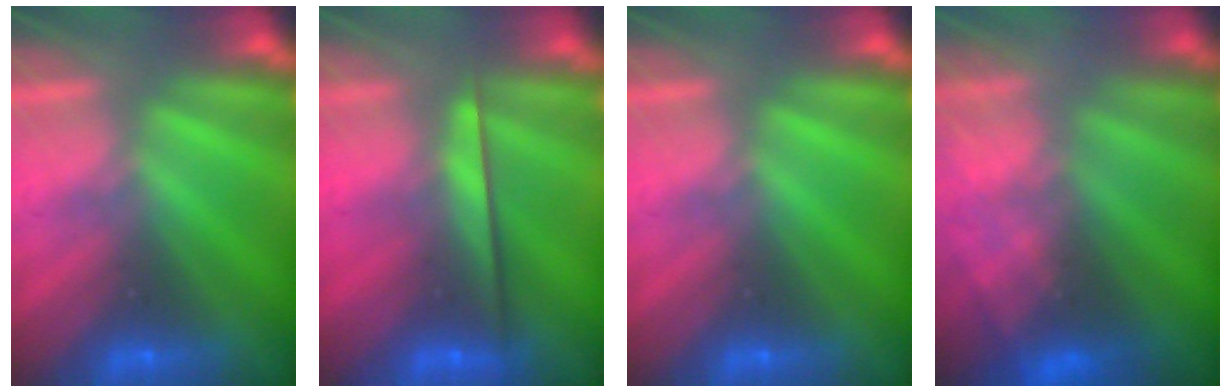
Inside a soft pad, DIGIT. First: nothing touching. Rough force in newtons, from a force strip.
{"total": 2.3}
{"total": 0.0}
{"total": 8.1}